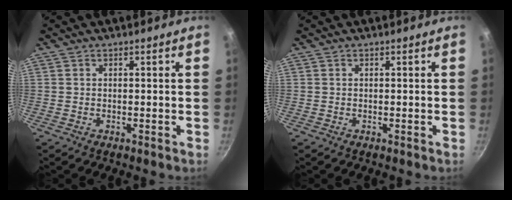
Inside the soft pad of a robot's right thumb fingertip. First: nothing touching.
{"total": 0.0}